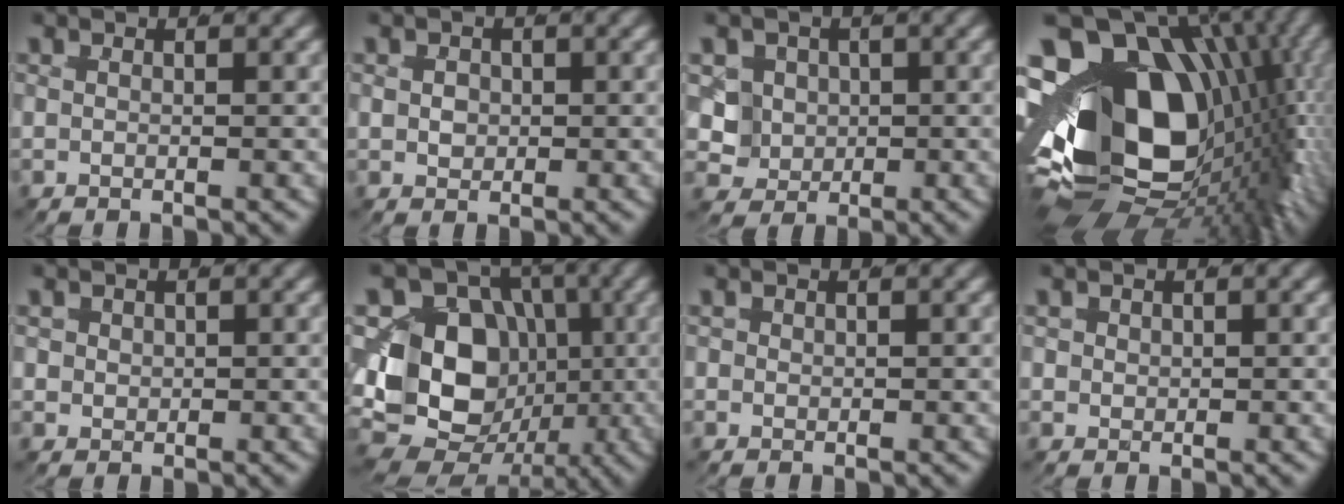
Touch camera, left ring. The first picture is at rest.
{"total": 1.8, "force": [-0.1, 1.6, 0.8], "torque": [-0.019, -0.010, 0.001]}
{"total": 9.6, "force": [-1.1, 9.0, 3.3], "torque": [-0.101, -0.045, -0.021]}
{"total": 30.3, "force": [-3.3, 19.4, 23.0], "torque": [-0.364, -0.047, -0.038]}
{"total": 2.6, "force": [0.3, 2.4, 0.8], "torque": [-0.034, -0.014, 0.006]}
{"total": 19.0, "force": [-3.1, 15.8, 10.1], "torque": [-0.204, -0.077, -0.051]}
{"total": 1.0, "force": [0.1, 1.0, 0.1], "torque": [-0.013, -0.005, 0.000]}
{"total": 2.1, "force": [0.2, 2.0, 0.6], "torque": [-0.027, -0.012, 0.005]}